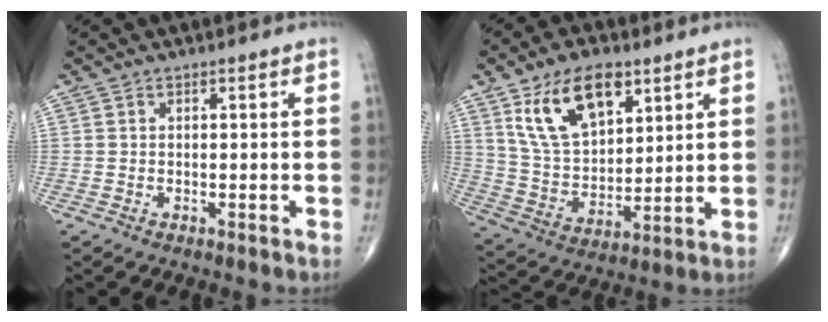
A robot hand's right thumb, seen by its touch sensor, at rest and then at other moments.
{"total": 15.8, "force": [8.1, 8.5, 10.6], "torque": [-0.162, -0.029, 0.160]}